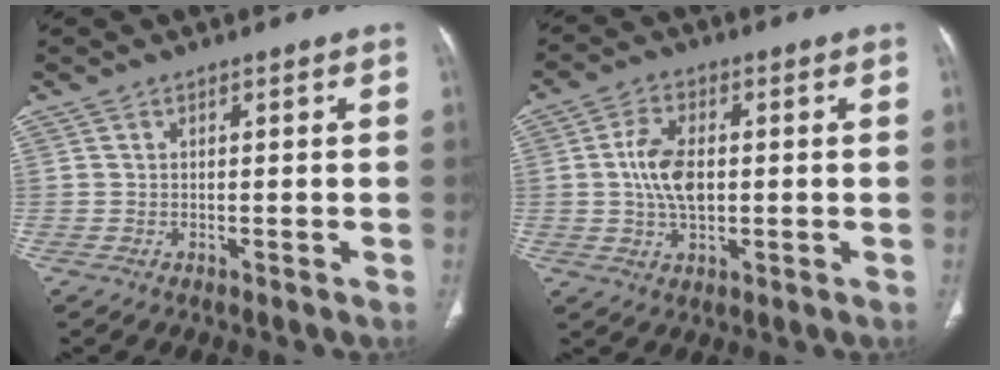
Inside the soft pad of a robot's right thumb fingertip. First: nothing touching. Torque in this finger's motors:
{"motor_torque": [1.27, 1.67, 1.23, 0.10, 0.15]}